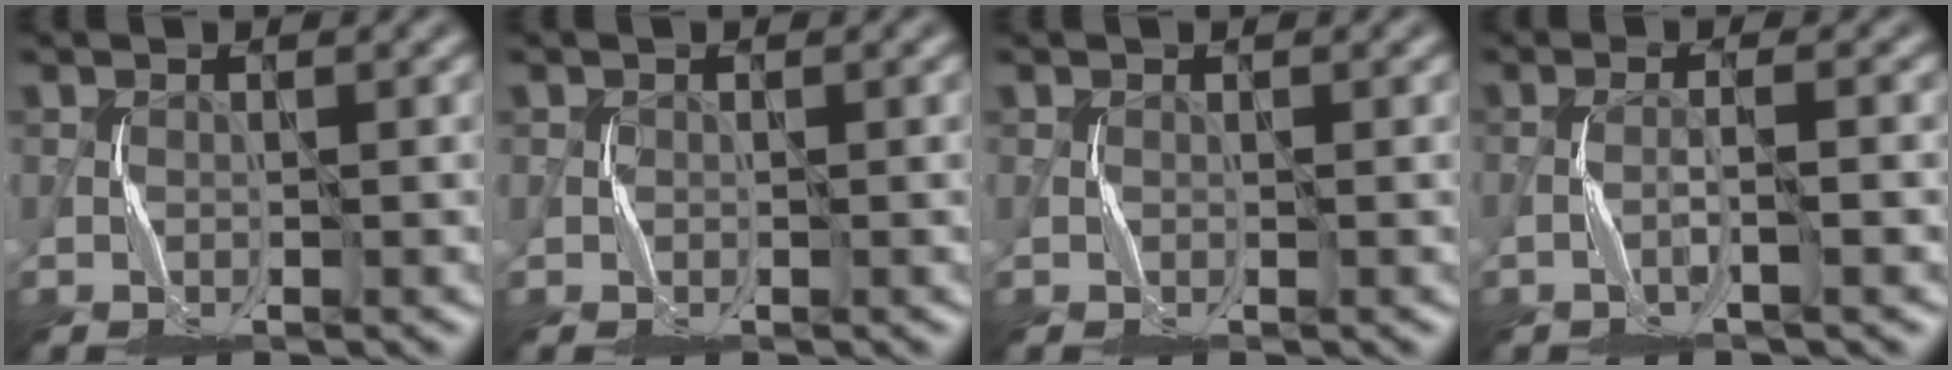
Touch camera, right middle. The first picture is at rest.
{"total": 0.0}
{"total": 0.0}
{"total": 2.0, "force": [-0.7, -0.2, 1.9], "torque": [-0.034, 0.008, -0.022]}